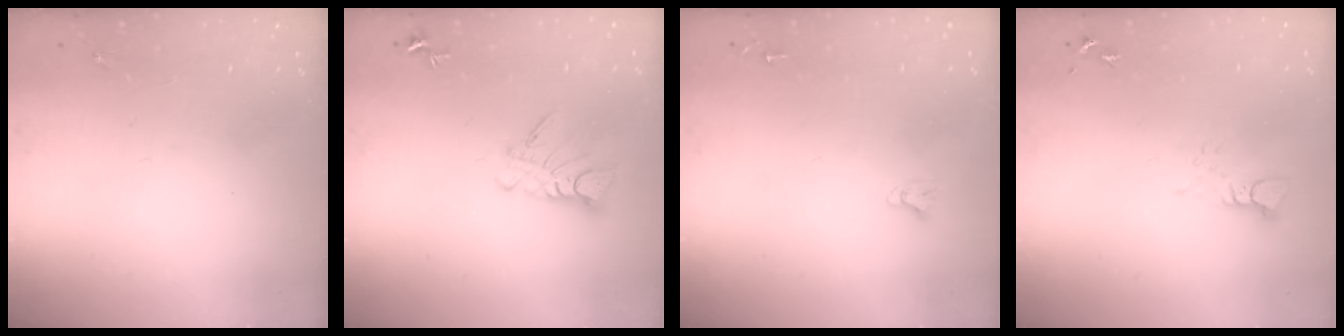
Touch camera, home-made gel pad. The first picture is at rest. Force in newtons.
{"total": 6.6, "press": 6.5, "slide": 0.6}
{"total": 2.4, "press": 2.4, "slide": 0.2}
{"total": 3.1, "press": 3.1, "slide": 0.3}